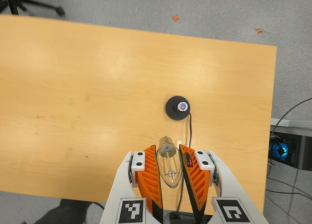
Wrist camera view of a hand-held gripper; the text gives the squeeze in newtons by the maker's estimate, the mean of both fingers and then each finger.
{"total": 11.7, "left": 11.4, "right": 12.1}